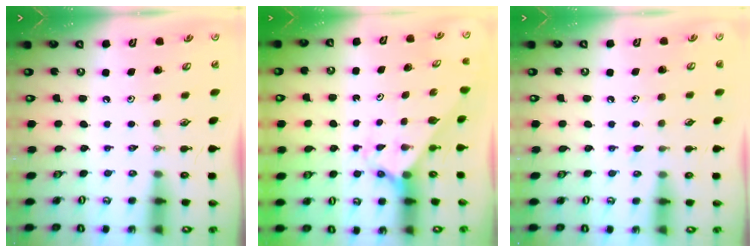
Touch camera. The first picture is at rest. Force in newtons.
{"total": 2.1, "press": 2.1, "slide": 0.1}
{"total": 5.9, "press": 5.8, "slide": 0.8}